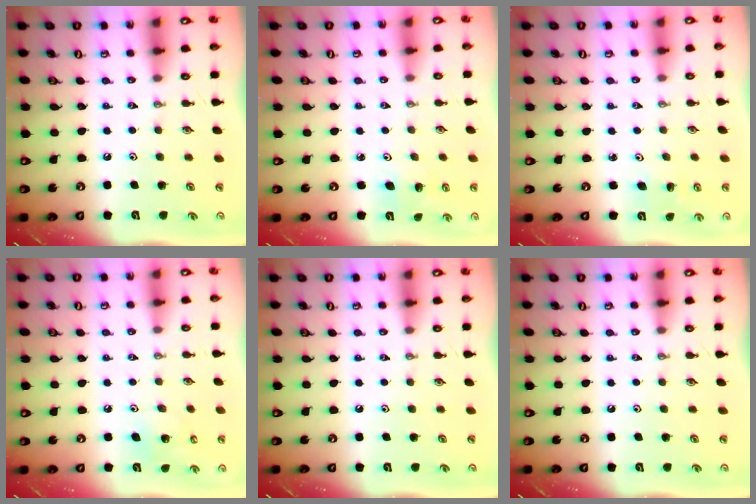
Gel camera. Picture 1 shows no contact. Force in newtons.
{"total": 2.5, "press": 2.5, "slide": 0.1}
{"total": 3.0, "press": 3.0, "slide": 0.2}
{"total": 6.5, "press": 6.5, "slide": 0.8}
{"total": 0.0}
{"total": 0.0}